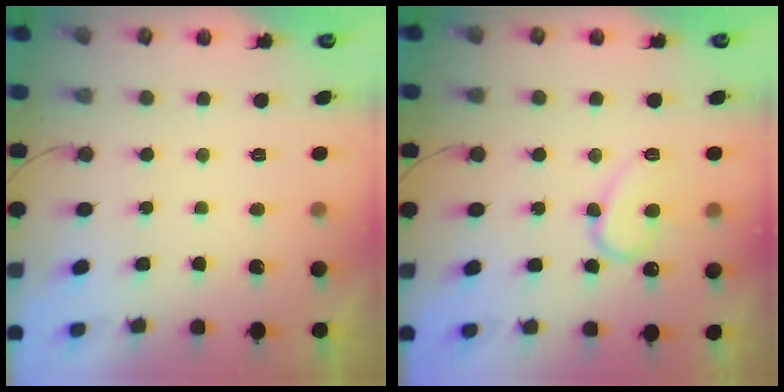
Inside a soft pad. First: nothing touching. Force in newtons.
{"total": 10.7, "press": 10.6, "slide": 1.1}